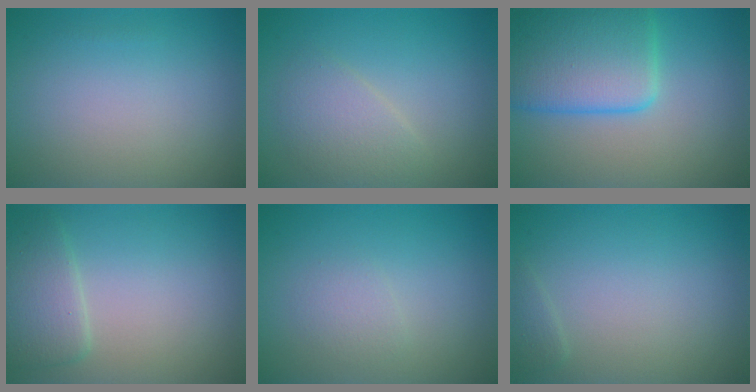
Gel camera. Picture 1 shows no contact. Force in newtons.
{"total": 2.6, "press": 2.5, "slide": 0.2}
{"total": 8.0, "press": 8.0, "slide": 0.3}
{"total": 2.8, "press": 2.8, "slide": 0.2}
{"total": 1.3, "press": 1.3, "slide": 0.2}
{"total": 0.7, "press": 0.7, "slide": 0.1}